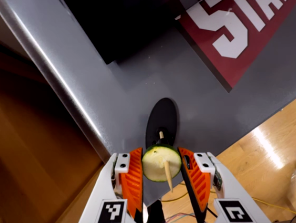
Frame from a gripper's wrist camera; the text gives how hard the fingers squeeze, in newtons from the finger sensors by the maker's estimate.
{"total": 9.7, "left": 9.9, "right": 9.5}